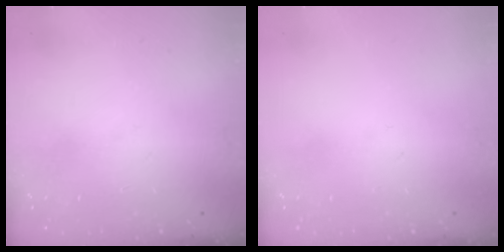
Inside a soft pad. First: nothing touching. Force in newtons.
{"total": 0.0}